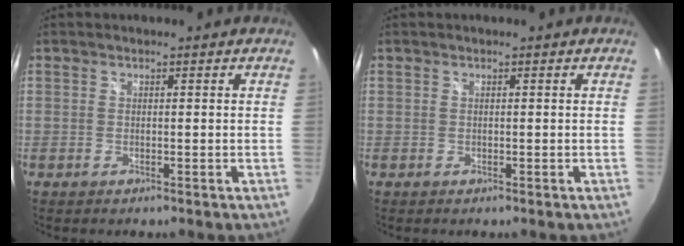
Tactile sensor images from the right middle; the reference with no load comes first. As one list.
[{"total": 0.0}]